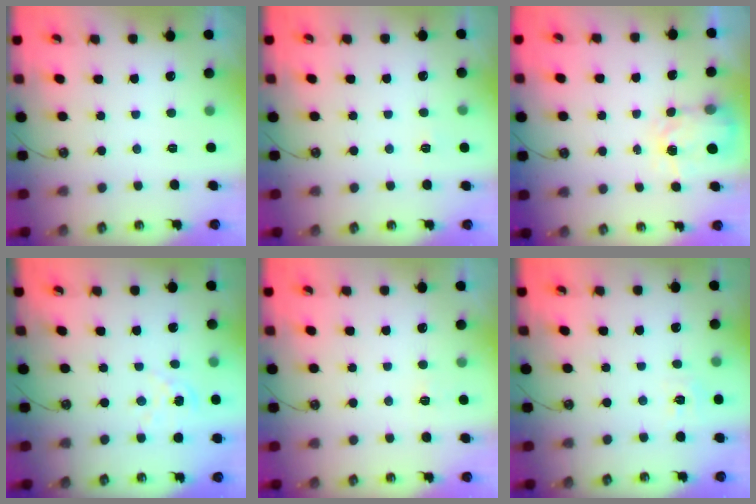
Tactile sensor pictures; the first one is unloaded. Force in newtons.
{"total": 4.2, "press": 4.2, "slide": 0.5}
{"total": 3.9, "press": 3.8, "slide": 0.7}
{"total": 2.1, "press": 2.1, "slide": 0.2}
{"total": 2.5, "press": 2.4, "slide": 0.4}
{"total": 6.3, "press": 6.3, "slide": 0.7}